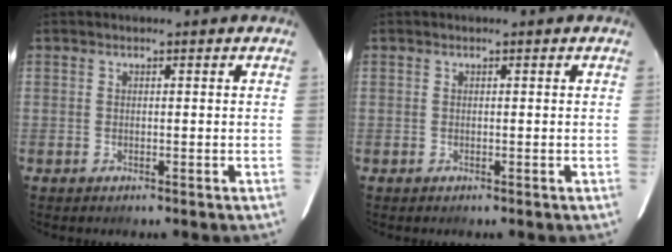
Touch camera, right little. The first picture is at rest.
{"total": 0.0}